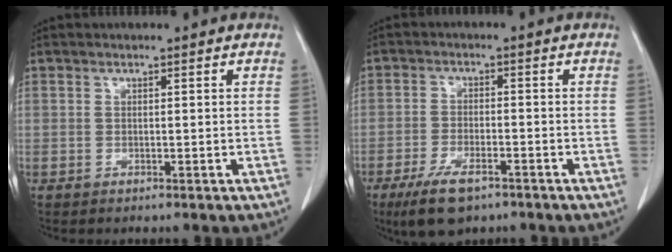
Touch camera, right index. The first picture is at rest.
{"total": 7.3, "force": [-4.9, 2.5, 4.9], "torque": [-0.098, -0.012, -0.083]}